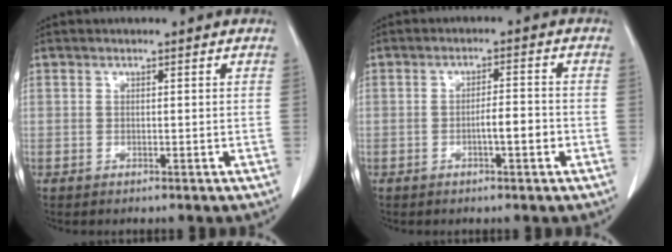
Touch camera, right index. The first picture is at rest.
{"total": 3.6, "force": [-1.3, 0.6, 3.3], "torque": [-0.050, 0.004, -0.020]}